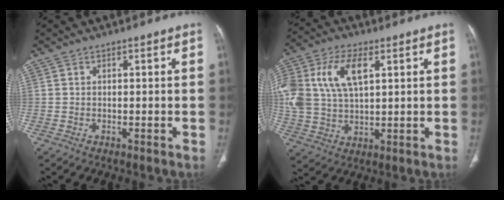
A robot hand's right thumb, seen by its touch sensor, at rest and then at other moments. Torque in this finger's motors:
{"motor_torque": [1.57, 1.56, 1.50, 0.63, 0.20]}